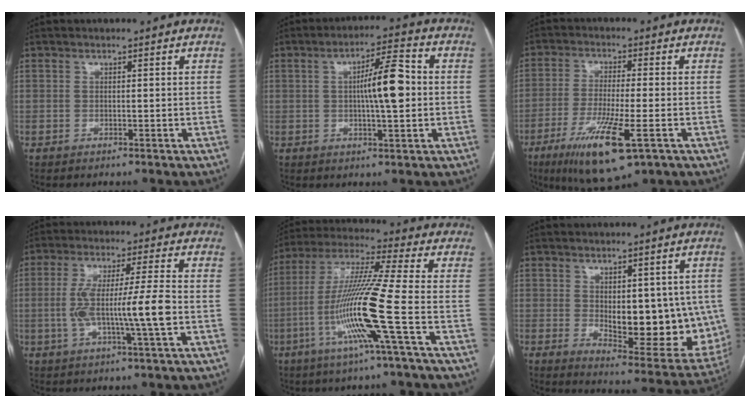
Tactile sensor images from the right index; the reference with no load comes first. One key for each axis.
{"total": 8.5, "fx": 0.3, "fy": 1.3, "fz": 8.4, "tx": -0.140, "ty": 0.015, "tz": 0.002}
{"total": 12.3, "fx": -5.8, "fy": 1.6, "fz": 10.7, "tx": -0.202, "ty": -0.035, "tz": -0.096}
{"total": 10.4, "fx": -1.8, "fy": -0.2, "fz": 10.3, "tx": -0.198, "ty": 0.004, "tz": -0.034}
{"total": 15.5, "fx": -4.8, "fy": -1.8, "fz": 14.6, "tx": -0.296, "ty": -0.013, "tz": -0.101}
{"total": 16.0, "fx": -0.4, "fy": 6.6, "fz": 14.6, "tx": -0.176, "ty": -0.009, "tz": 0.018}